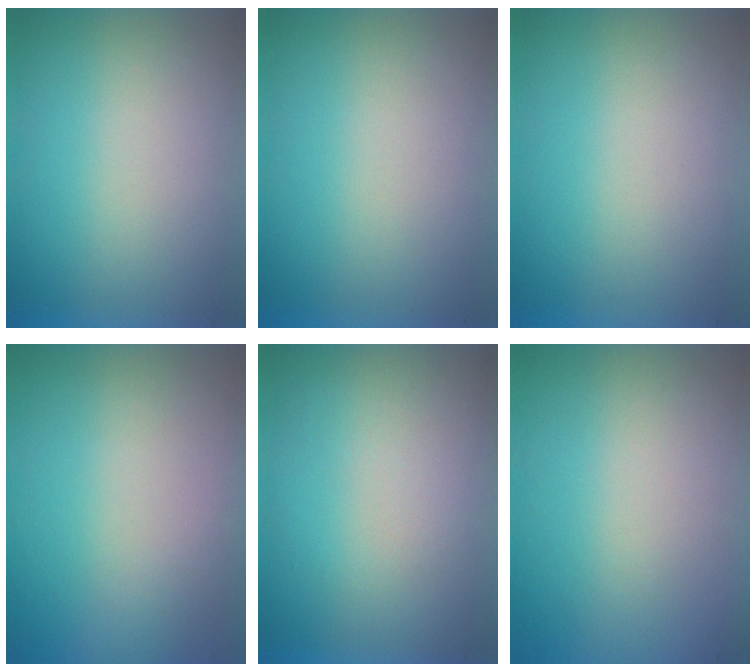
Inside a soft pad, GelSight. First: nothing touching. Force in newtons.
{"total": 0.0}
{"total": 0.0}
{"total": 8.2}
{"total": 1.1}
{"total": 6.0}